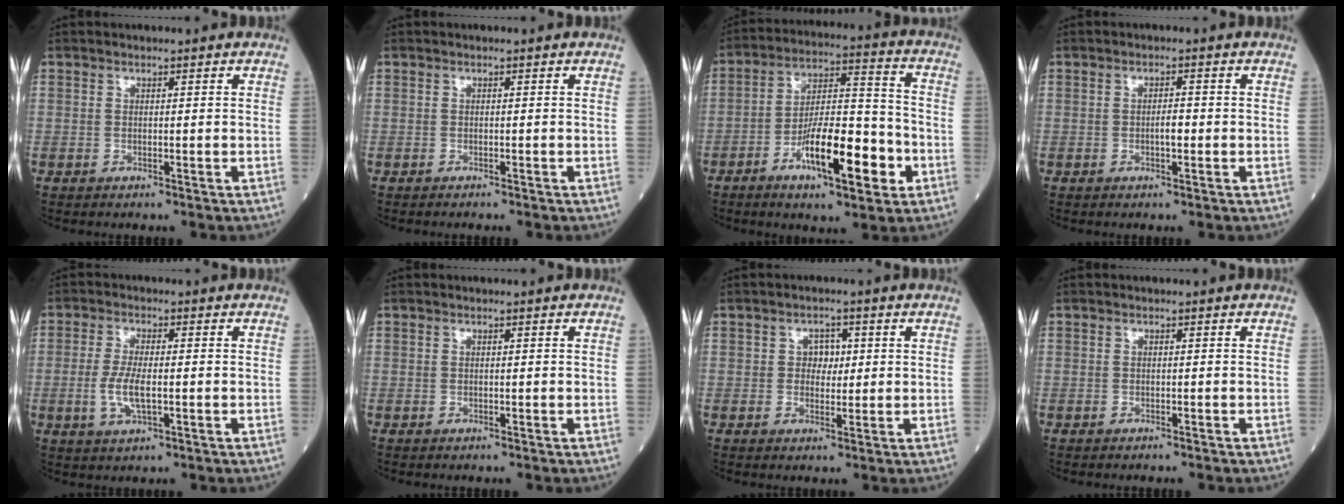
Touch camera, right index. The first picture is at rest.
{"total": 0.8, "force": [-0.7, -0.1, 0.4], "torque": [-0.002, 0.001, -0.008]}
{"total": 14.2, "force": [-5.8, 3.4, 12.5], "torque": [-0.217, 0.004, -0.092]}
{"total": 1.7, "force": [-0.3, 0.4, 1.6], "torque": [-0.029, 0.002, -0.004]}
{"total": 5.1, "force": [-0.8, 1.5, 4.8], "torque": [-0.107, -0.005, -0.012]}
{"total": 0.0}
{"total": 2.7, "force": [0.6, 2.0, 1.8], "torque": [-0.021, 0.003, 0.010]}
{"total": 0.7, "force": [-0.6, 0.1, 0.4], "torque": [-0.008, -0.001, -0.005]}